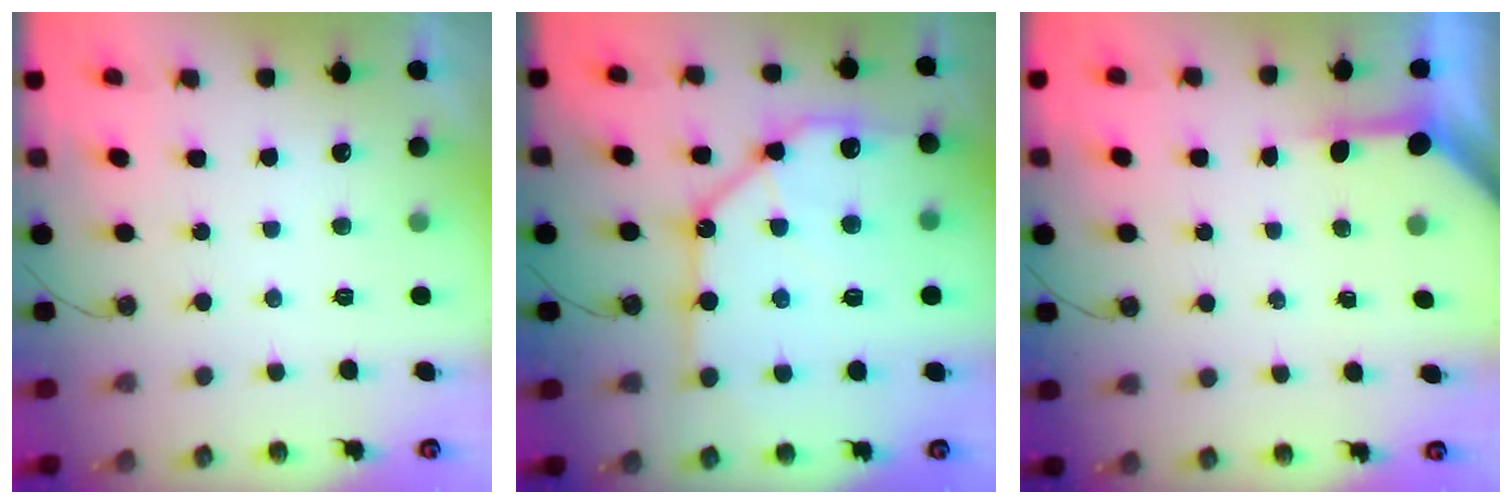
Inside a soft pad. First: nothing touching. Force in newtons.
{"total": 18.5, "press": 18.4, "slide": 2.2}
{"total": 3.6, "press": 3.5, "slide": 0.4}